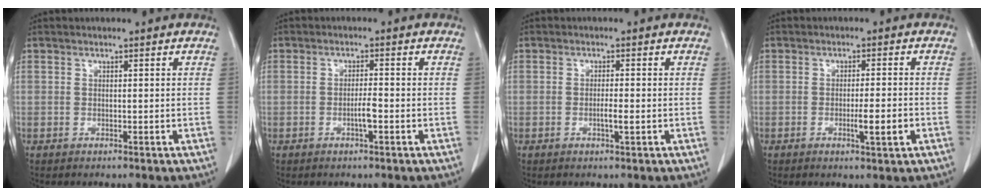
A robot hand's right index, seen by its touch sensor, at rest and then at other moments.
{"total": 2.2, "force": [-0.8, 0.1, 2.0], "torque": [-0.038, 0.000, -0.014]}
{"total": 1.8, "force": [-0.5, 0.1, 1.8], "torque": [-0.034, -0.001, -0.008]}
{"total": 3.9, "force": [-1.3, 0.0, 3.7], "torque": [-0.058, -0.005, -0.018]}